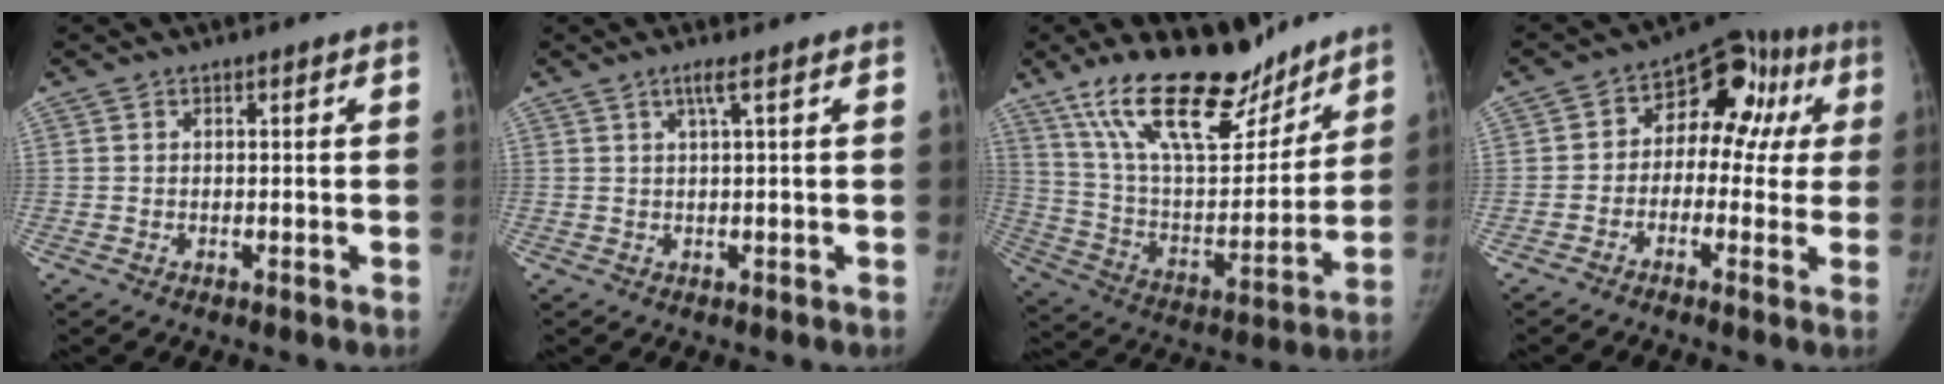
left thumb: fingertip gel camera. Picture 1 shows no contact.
{"total": 1.9, "force": [0.9, -0.3, 1.6], "torque": [-0.040, 0.004, 0.021]}
{"total": 24.1, "force": [17.5, 9.4, 13.6], "torque": [-0.190, -0.078, 0.302]}
{"total": 13.3, "force": [1.6, 9.5, 9.1], "torque": [-0.055, 0.055, 0.007]}